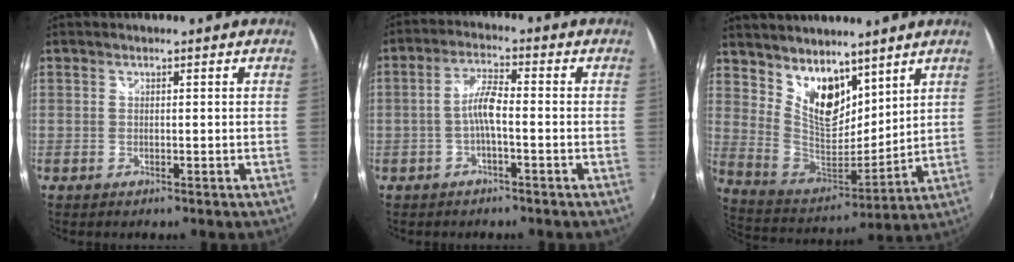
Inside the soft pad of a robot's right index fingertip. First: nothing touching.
{"total": 4.5, "force": [-1.5, 0.8, 4.2], "torque": [-0.087, 0.011, -0.030]}
{"total": 12.8, "force": [9.2, 6.5, 6.3], "torque": [-0.112, 0.000, 0.181]}